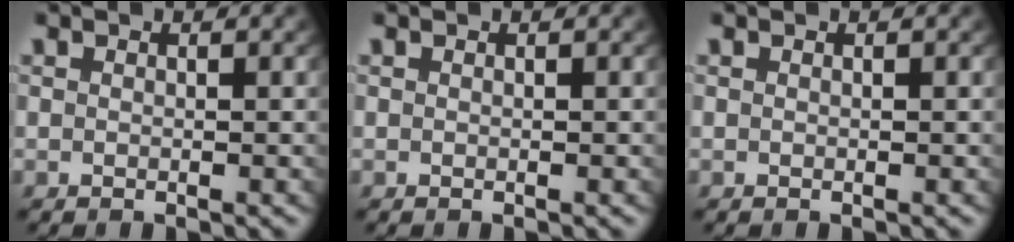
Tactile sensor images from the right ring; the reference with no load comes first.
{"total": 0.0}
{"total": 0.0}